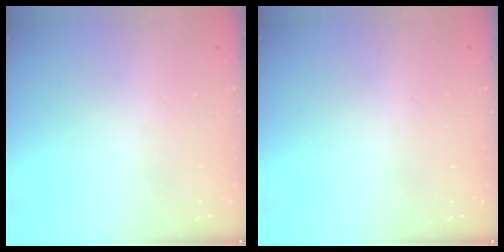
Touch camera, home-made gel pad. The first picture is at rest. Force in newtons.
{"total": 0.0}